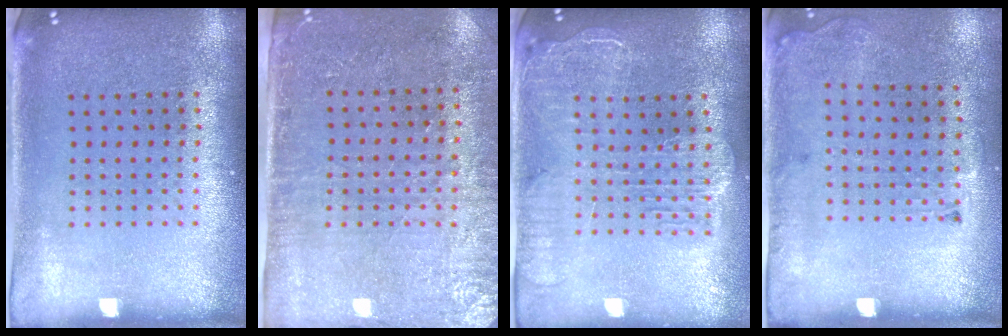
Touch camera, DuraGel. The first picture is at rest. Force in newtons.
{"total": 3.0, "press": 2.6, "slide": 1.4}
{"total": 2.5, "press": 2.1, "slide": 1.3}
{"total": 1.9, "press": 1.3, "slide": 1.4}